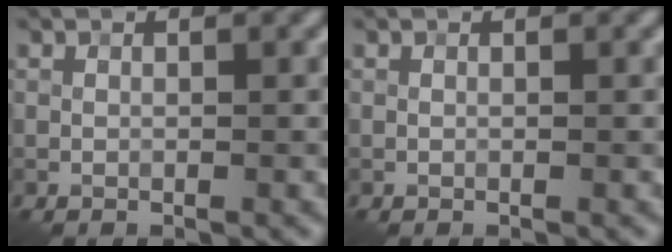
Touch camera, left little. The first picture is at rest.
{"total": 0.0}